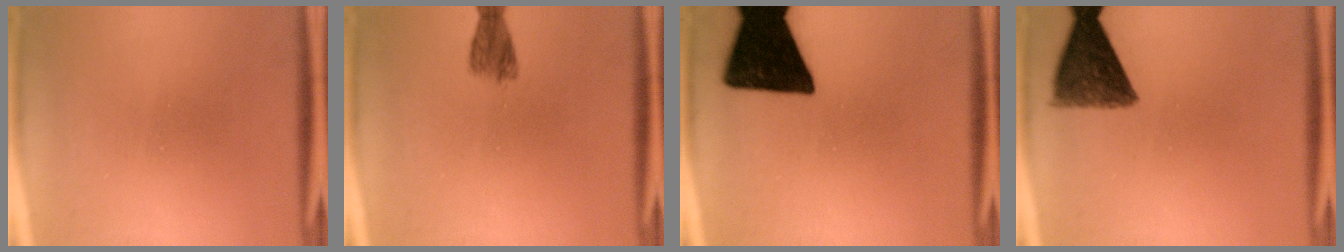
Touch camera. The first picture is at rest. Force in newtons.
{"total": 2.1}
{"total": 19.4}
{"total": 10.0}